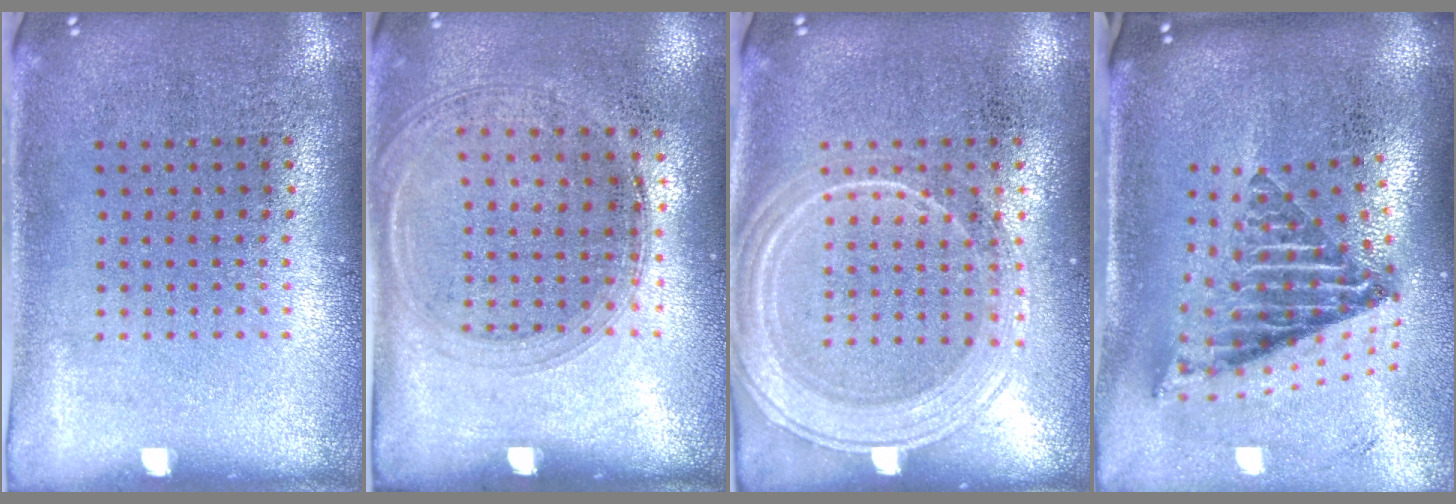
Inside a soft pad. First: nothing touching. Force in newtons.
{"total": 1.3, "press": 1.2, "slide": 0.6}
{"total": 1.8, "press": 1.8, "slide": 0.2}
{"total": 2.8, "press": 1.7, "slide": 2.2}